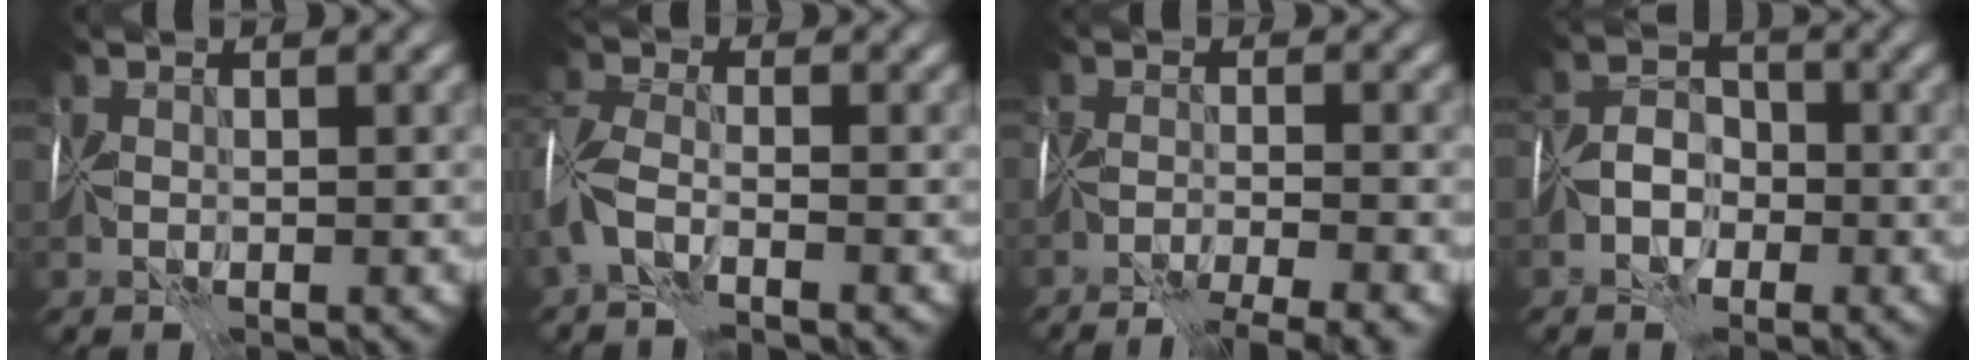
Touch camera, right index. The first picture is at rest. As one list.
[{"total": 3.9, "force": [-2.4, 1.6, 2.6], "torque": [-0.058, 0.006, -0.061]}, {"total": 6.9, "force": [-5.6, 1.2, 3.8], "torque": [-0.053, -0.012, -0.076]}, {"total": 3.3, "force": [-1.5, 2.4, 1.6], "torque": [-0.010, 0.013, -0.036]}]